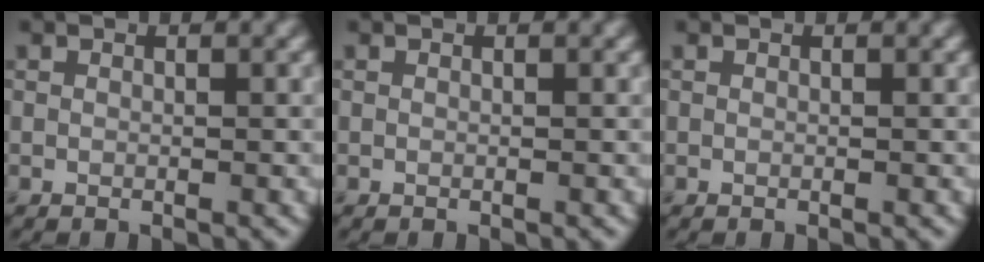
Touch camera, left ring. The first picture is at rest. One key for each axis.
{"total": 0.0}
{"total": 0.0}